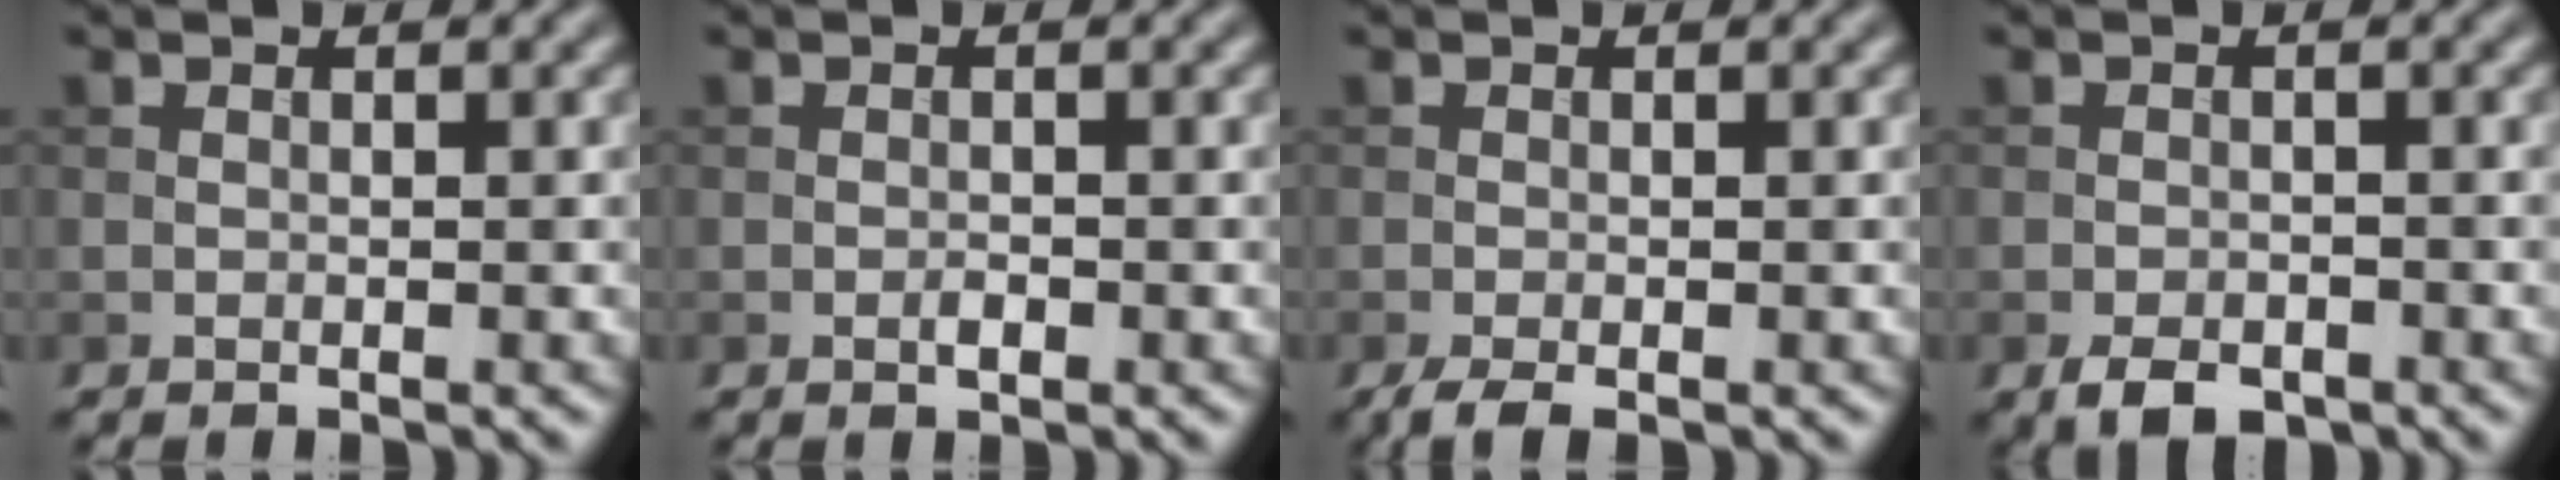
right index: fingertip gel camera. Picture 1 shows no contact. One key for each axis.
{"total": 0.8, "fx": -0.4, "fy": 0.4, "fz": 0.7, "tx": -0.011, "ty": 0.000, "tz": -0.006}
{"total": 2.0, "fx": -1.3, "fy": 0.5, "fz": 1.5, "tx": -0.033, "ty": -0.007, "tz": -0.027}
{"total": 2.8, "fx": -1.8, "fy": 1.5, "fz": 1.6, "tx": -0.027, "ty": -0.005, "tz": -0.034}